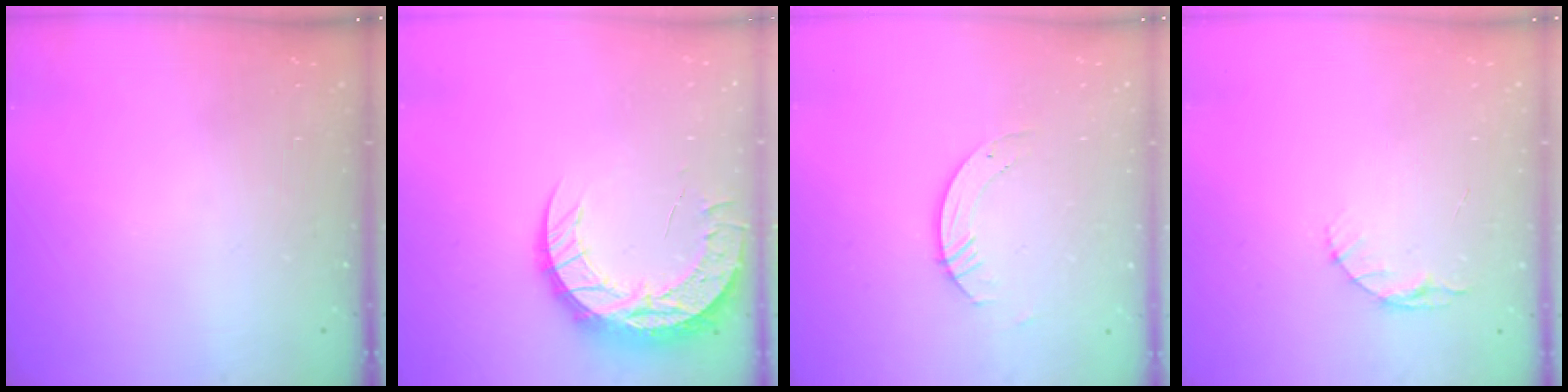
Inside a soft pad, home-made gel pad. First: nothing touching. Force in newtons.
{"total": 13.4, "press": 13.4, "slide": 1.0}
{"total": 3.7, "press": 3.6, "slide": 0.4}
{"total": 3.3, "press": 3.3, "slide": 0.4}